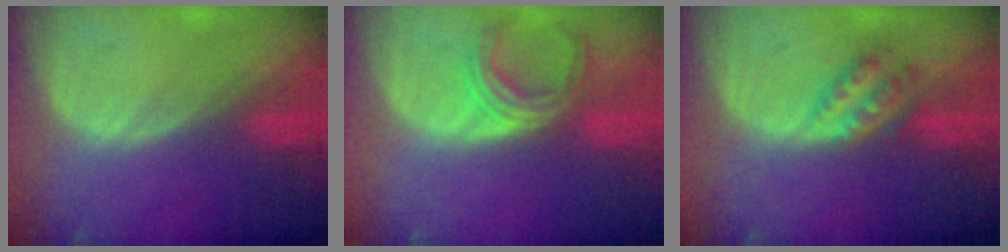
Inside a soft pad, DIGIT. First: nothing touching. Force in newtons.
{"total": 5.4, "press": 5.4, "slide": 0.2}
{"total": 4.7, "press": 4.3, "slide": 1.9}